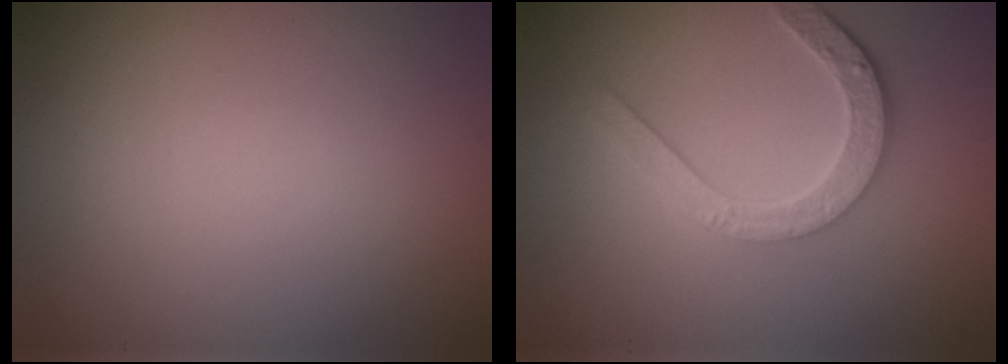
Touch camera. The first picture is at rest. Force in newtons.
{"total": 4.4, "press": 3.4, "slide": 2.9}